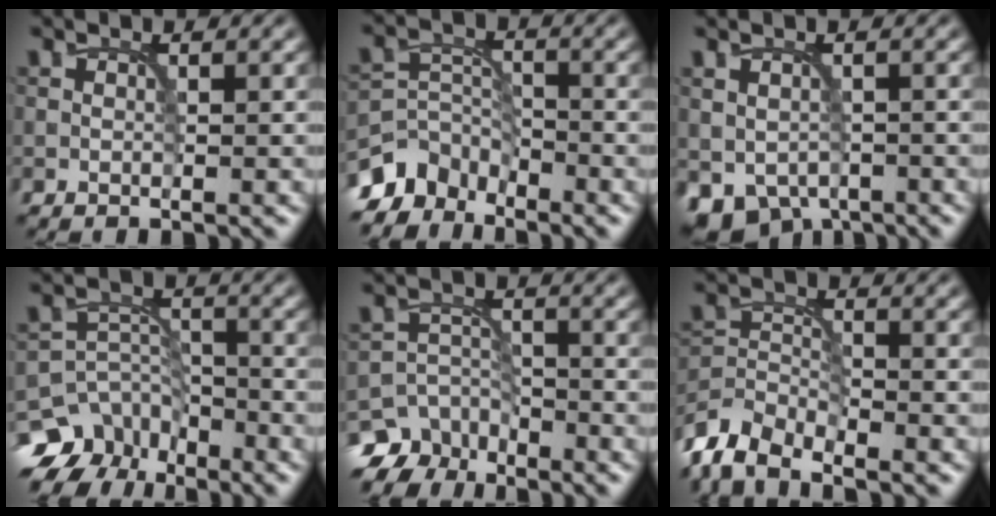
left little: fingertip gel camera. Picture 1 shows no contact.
{"total": 5.1, "force": [-4.2, 2.6, 1.3], "torque": [-0.022, -0.005, -0.092]}
{"total": 4.0, "force": [-1.9, 2.9, 2.0], "torque": [-0.033, -0.019, -0.022]}
{"total": 8.3, "force": [-6.3, 5.1, 2.1], "torque": [-0.019, 0.000, -0.106]}
{"total": 6.5, "force": [-5.3, 3.6, 1.3], "torque": [0.001, -0.003, -0.088]}
{"total": 5.3, "force": [-4.6, 1.6, 2.1], "torque": [-0.044, -0.009, -0.100]}